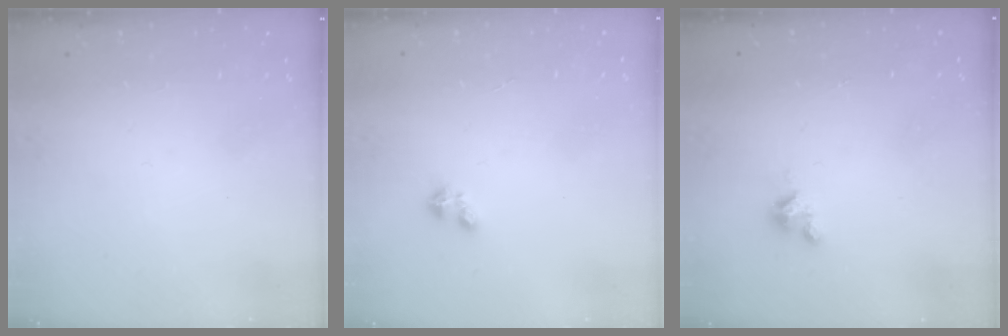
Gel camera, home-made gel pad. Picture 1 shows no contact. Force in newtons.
{"total": 1.8, "press": 1.8, "slide": 0.4}
{"total": 3.6, "press": 3.6, "slide": 0.4}